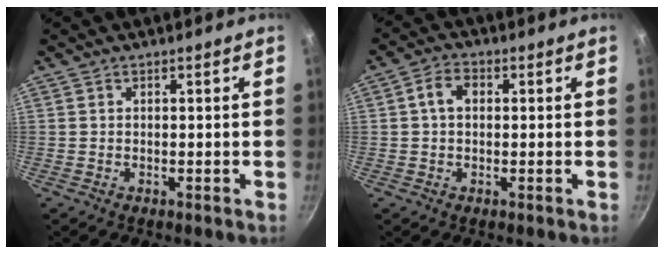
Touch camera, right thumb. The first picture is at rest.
{"total": 4.1, "force": [0.5, 3.0, 2.8], "torque": [-0.043, 0.012, 0.000]}